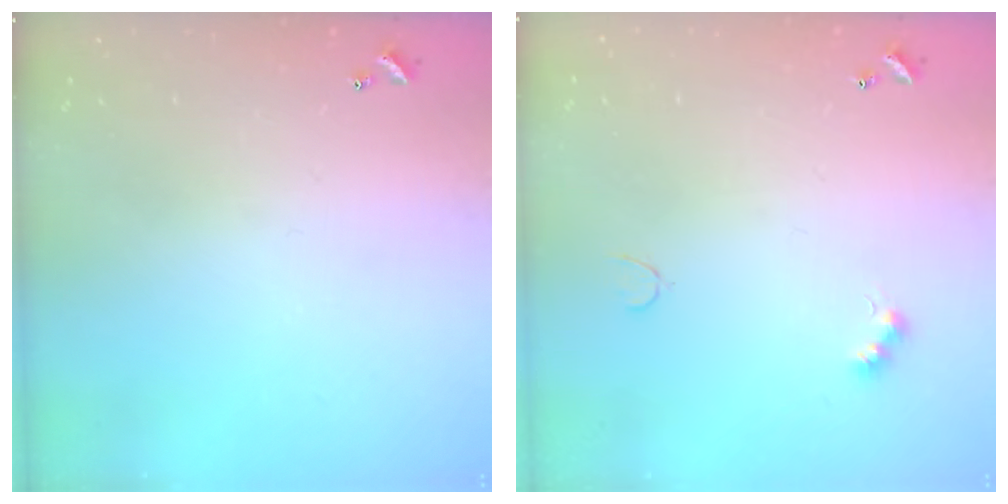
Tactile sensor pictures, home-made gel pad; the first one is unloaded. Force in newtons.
{"total": 4.0, "press": 3.9, "slide": 0.8}